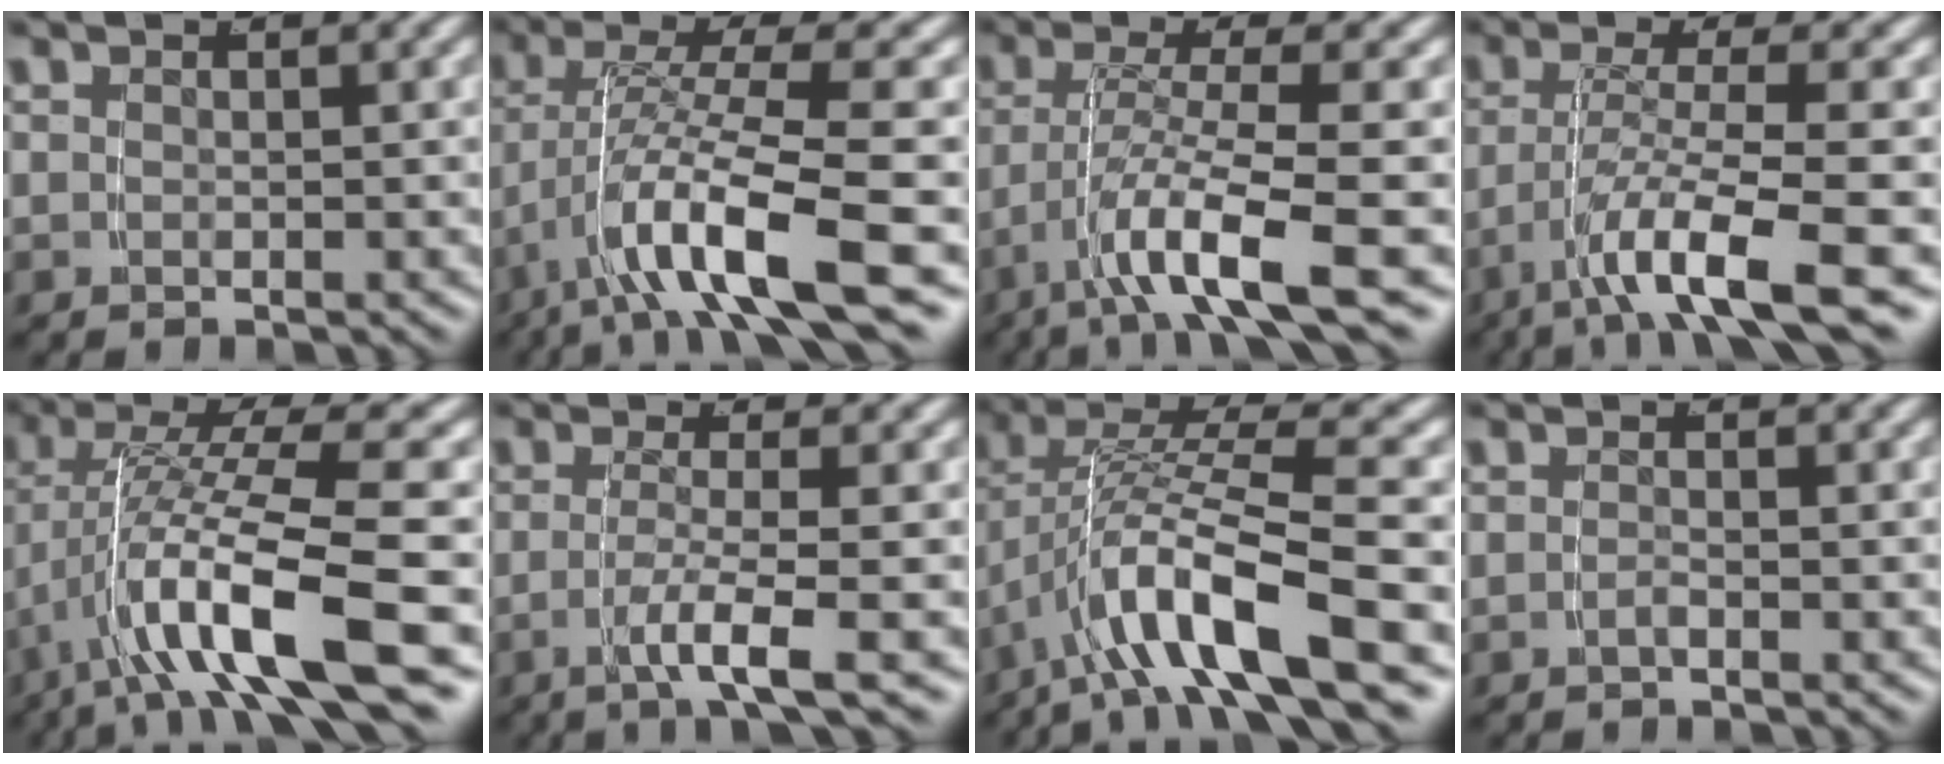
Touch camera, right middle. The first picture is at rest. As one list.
[{"total": 7.2, "force": [-2.7, 1.5, 6.5], "torque": [-0.125, -0.014, -0.035]}, {"total": 6.0, "force": [-3.1, 0.5, 5.1], "torque": [-0.104, -0.020, -0.039]}, {"total": 6.7, "force": [-3.9, 0.6, 5.4], "torque": [-0.100, -0.020, -0.051]}, {"total": 8.6, "force": [-2.1, 2.1, 8.1], "torque": [-0.149, -0.004, -0.027]}, {"total": 3.9, "force": [-1.7, -0.5, 3.5], "torque": [-0.069, -0.018, -0.020]}, {"total": 7.1, "force": [-1.4, 2.6, 6.4], "torque": [-0.139, -0.008, -0.016]}, {"total": 1.0, "force": [-0.9, -0.2, 0.3], "torque": [-0.009, -0.001, -0.017]}]